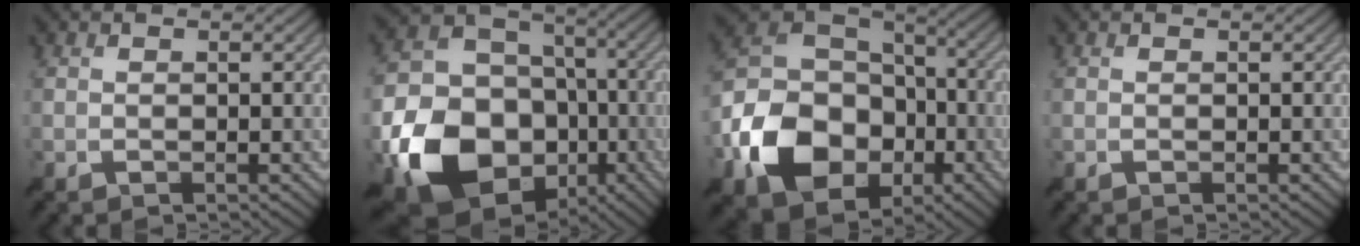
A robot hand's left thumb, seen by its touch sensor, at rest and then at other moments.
{"total": 18.5, "force": [-6.9, 13.9, 10.2], "torque": [-0.227, -0.053, -0.115]}
{"total": 16.4, "force": [-6.4, 12.0, 9.1], "torque": [-0.226, -0.037, -0.119]}
{"total": 0.0}